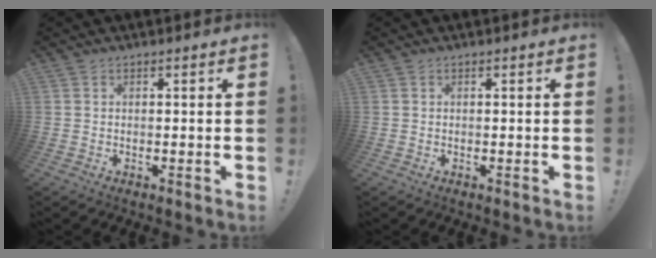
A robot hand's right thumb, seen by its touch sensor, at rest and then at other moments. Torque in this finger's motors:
{"motor_torque": [-0.09, 0.08, 0.09, 0.01, 0.06]}